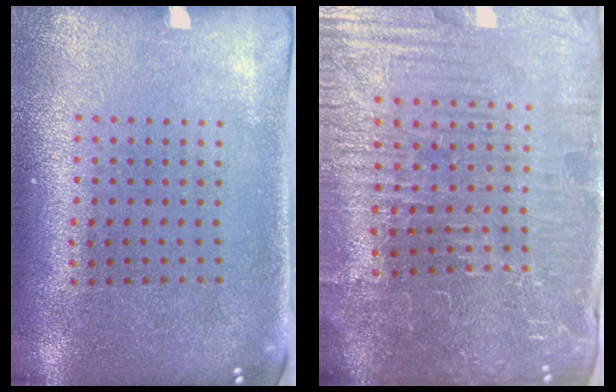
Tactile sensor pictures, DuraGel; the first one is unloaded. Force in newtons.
{"total": 5.8, "press": 5.4, "slide": 2.3}